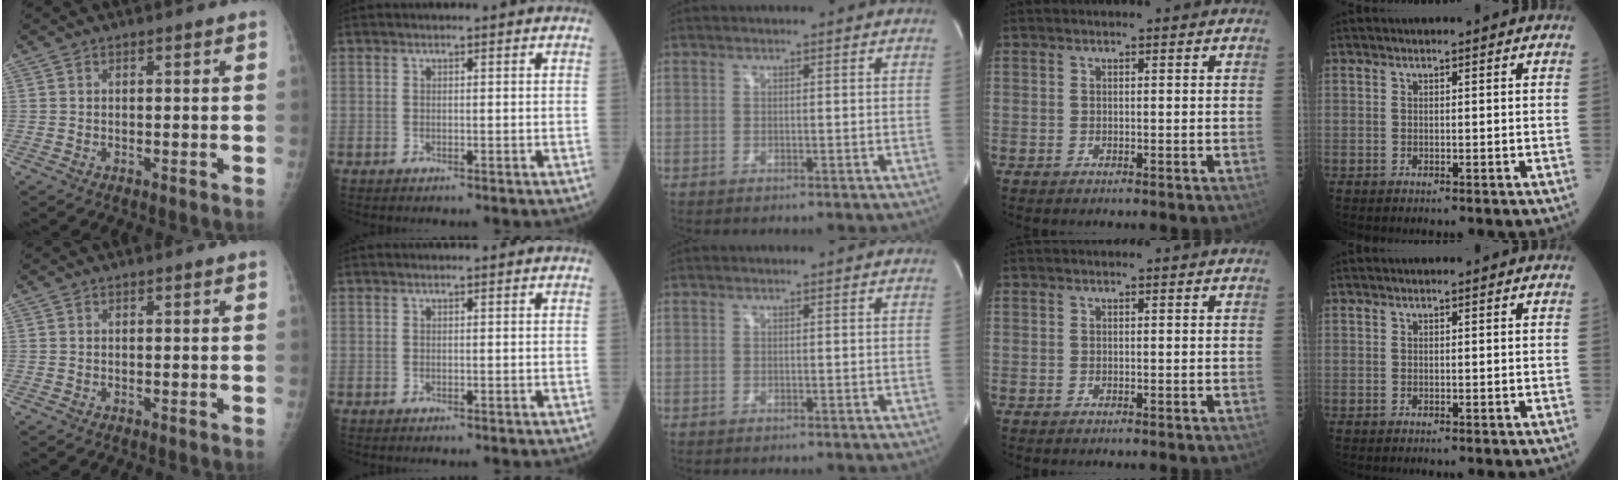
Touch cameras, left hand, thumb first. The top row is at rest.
{}